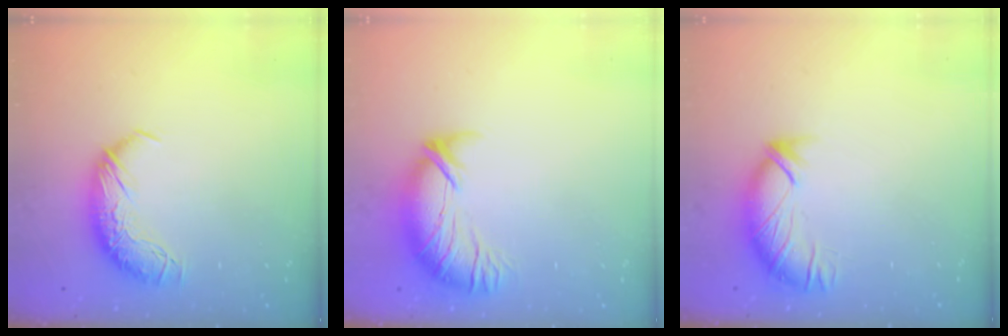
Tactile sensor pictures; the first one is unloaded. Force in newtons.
{"total": 3.5, "press": 2.5, "slide": 2.4}
{"total": 3.6, "press": 3.3, "slide": 1.4}